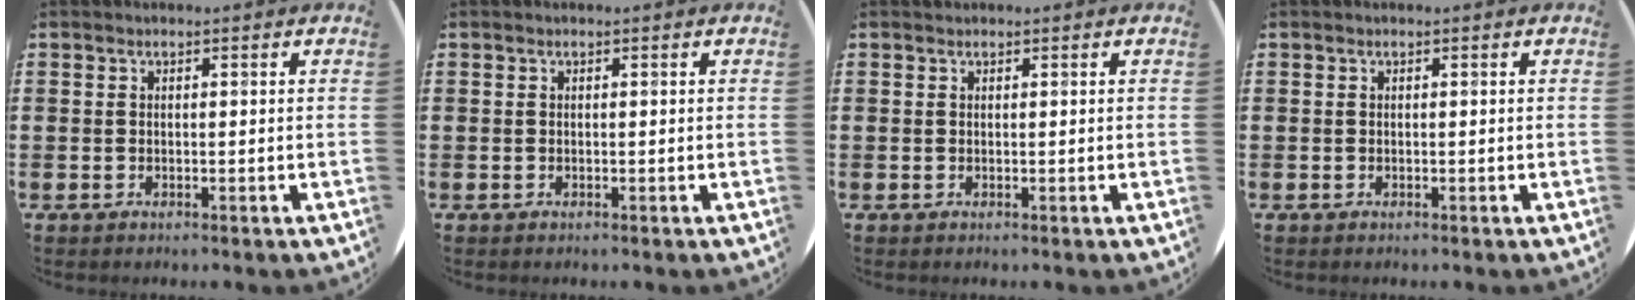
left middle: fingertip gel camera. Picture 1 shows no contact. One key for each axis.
{"total": 0.0}
{"total": 0.0}
{"total": 0.0}